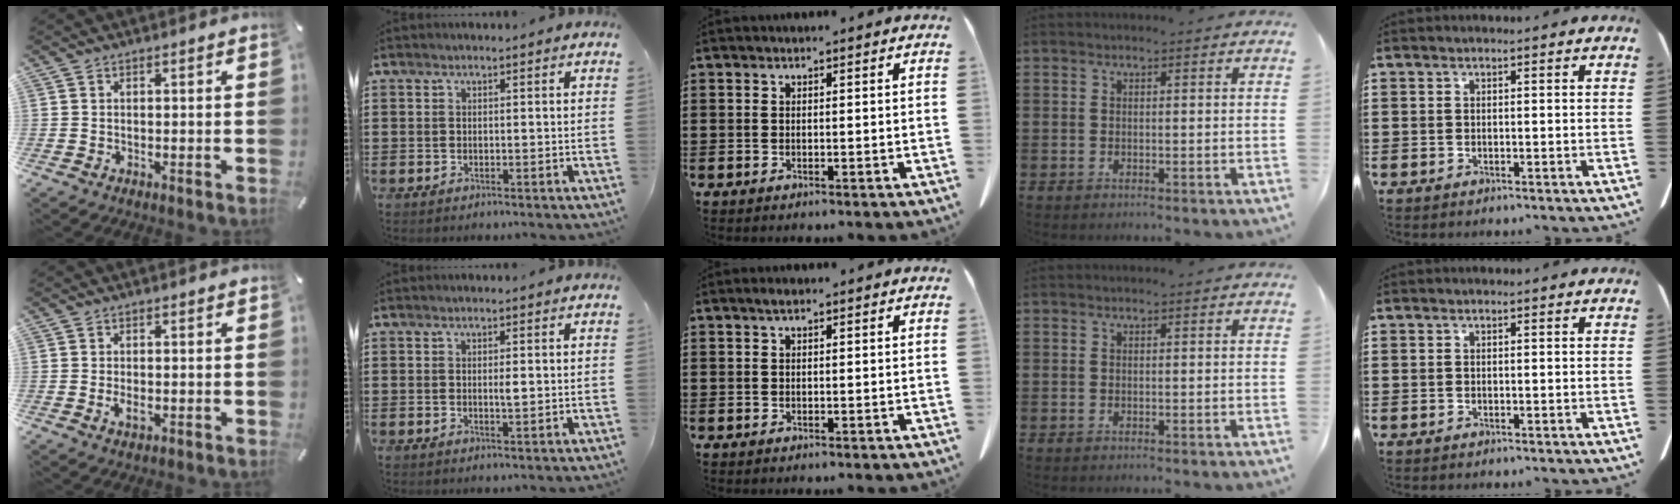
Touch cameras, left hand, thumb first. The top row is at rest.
{"thumb": {"total": 2.2, "force": [-0.3, 1.1, 1.8], "torque": [-0.034, -0.006, -0.009]}, "index": {"total": 1.3, "force": [0.1, 0.2, 1.3], "torque": [-0.025, 0.000, 0.000]}, "middle": {"total": 0.7, "force": [0.2, 0.3, 0.5], "torque": [-0.012, 0.003, 0.005]}}